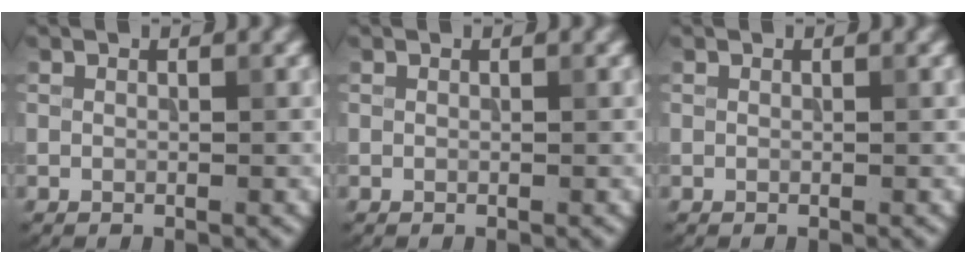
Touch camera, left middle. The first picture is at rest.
{"total": 0.0}
{"total": 0.0}